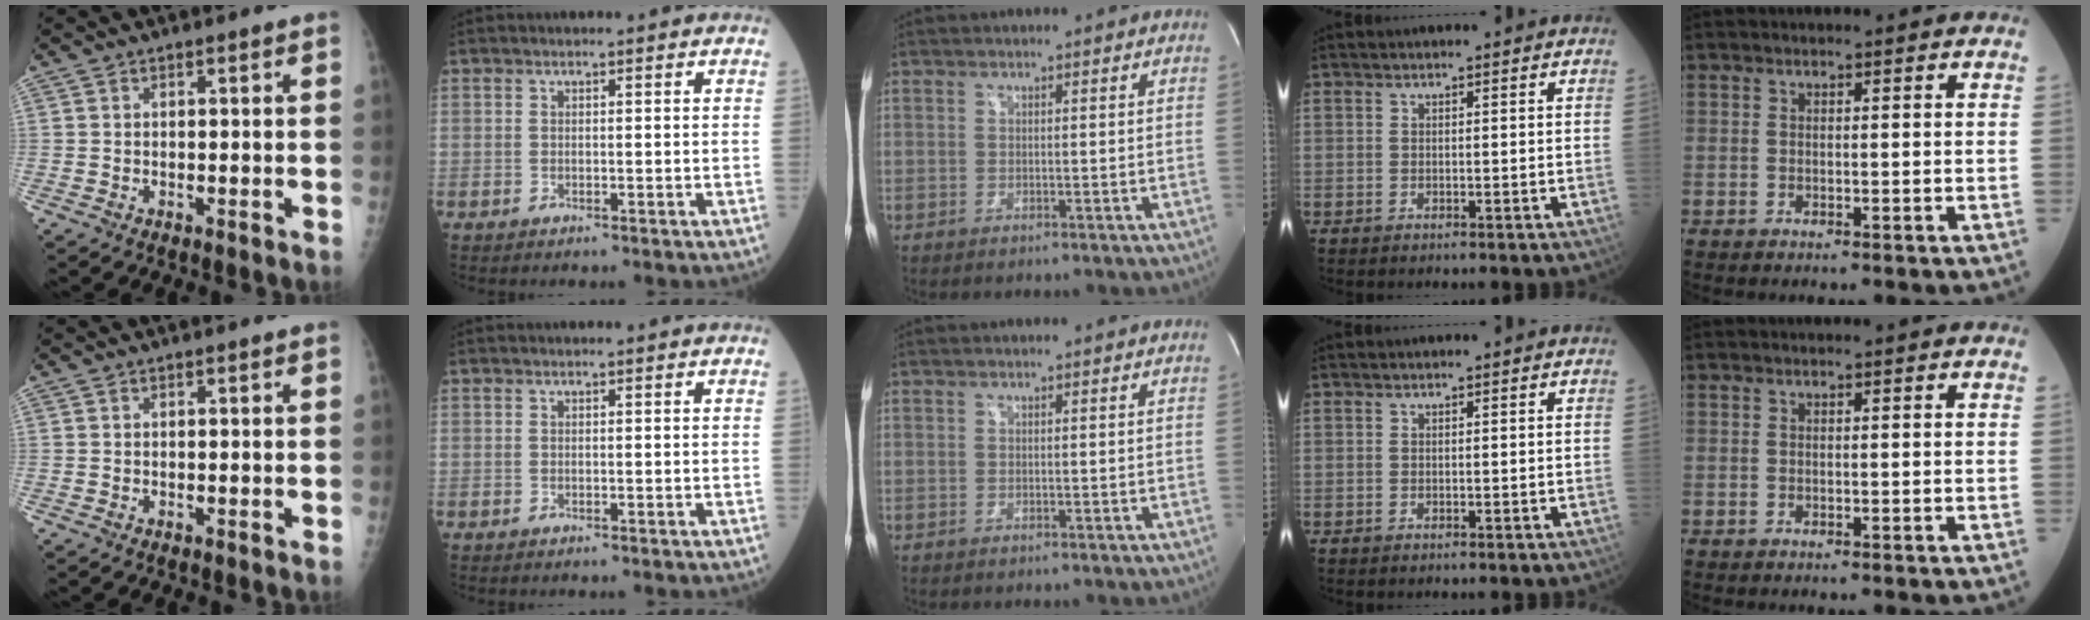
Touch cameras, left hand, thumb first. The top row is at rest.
{}